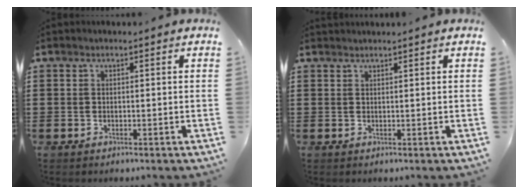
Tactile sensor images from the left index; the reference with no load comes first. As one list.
[{"total": 0.9, "force": [0.9, -0.1, 0.1], "torque": [-0.003, -0.001, 0.018]}]